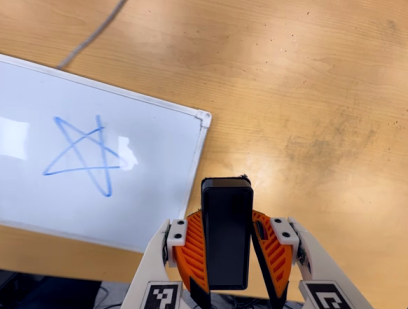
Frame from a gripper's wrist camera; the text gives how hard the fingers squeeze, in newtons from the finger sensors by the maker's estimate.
{"total": 6.1, "left": 5.6, "right": 6.6}